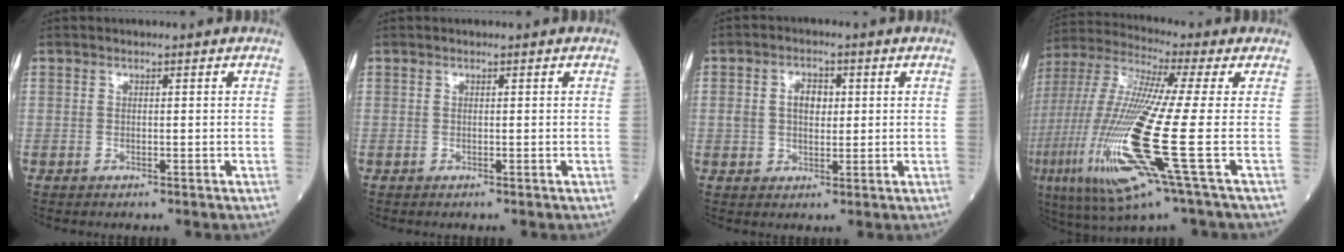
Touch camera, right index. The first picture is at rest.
{"total": 0.0}
{"total": 4.6, "force": [0.8, 2.8, 3.5], "torque": [-0.066, 0.012, 0.017]}
{"total": 22.8, "force": [-5.6, 1.1, 22.0], "torque": [-0.520, -0.042, -0.115]}